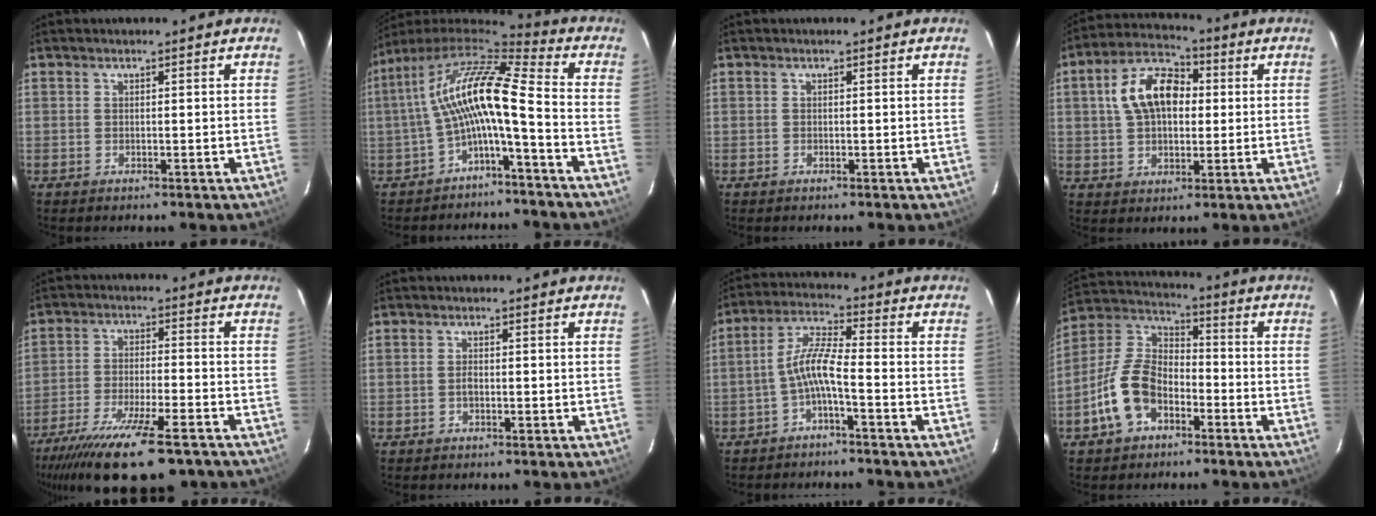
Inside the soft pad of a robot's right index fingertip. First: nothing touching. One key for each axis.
{"total": 12.3, "fx": -1.7, "fy": 1.7, "fz": 12.1, "tx": -0.232, "ty": 0.020, "tz": -0.035}
{"total": 0.0}
{"total": 12.1, "fx": 2.0, "fy": 7.7, "fz": 9.1, "tx": -0.173, "ty": 0.034, "tz": 0.030}
{"total": 19.2, "fx": -14.4, "fy": 4.5, "fz": 11.9, "tx": -0.235, "ty": -0.045, "tz": -0.232}
{"total": 0.9, "fx": -0.2, "fy": 0.4, "fz": 0.7, "tx": -0.015, "ty": 0.002, "tz": -0.004}
{"total": 6.0, "fx": -2.7, "fy": 0.7, "fz": 5.3, "tx": -0.126, "ty": 0.018, "tz": -0.052}
{"total": 12.3, "fx": -5.8, "fy": 7.8, "fz": 7.5, "tx": -0.161, "ty": 0.021, "tz": -0.109}